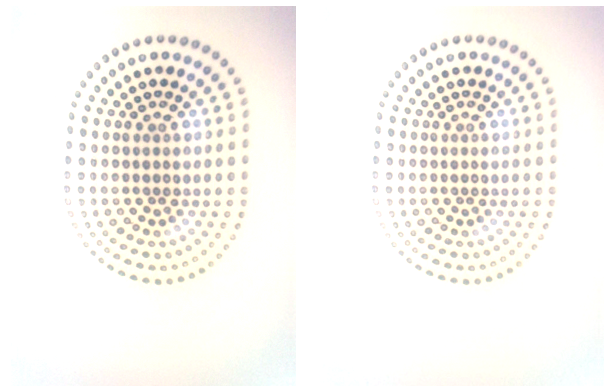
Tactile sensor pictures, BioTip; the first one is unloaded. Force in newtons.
{"total": 0.0}